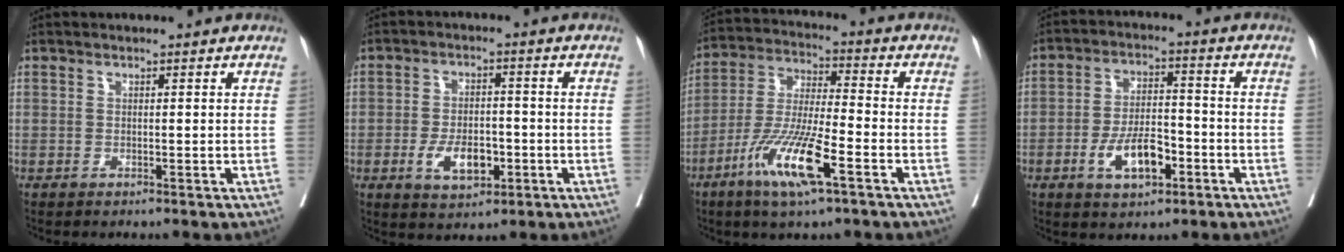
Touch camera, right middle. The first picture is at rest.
{"total": 6.6, "force": [-2.3, 3.5, 5.2], "torque": [-0.090, -0.001, -0.033]}
{"total": 12.6, "force": [-6.2, 1.3, 10.9], "torque": [-0.221, -0.020, -0.119]}
{"total": 8.1, "force": [-3.4, 3.4, 6.5], "torque": [-0.120, 0.004, -0.058]}